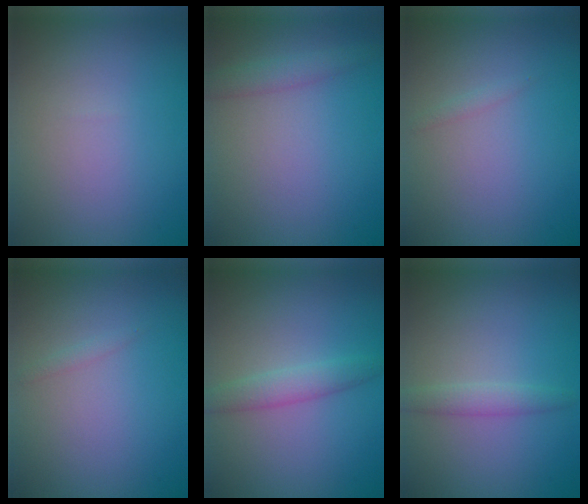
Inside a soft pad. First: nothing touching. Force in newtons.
{"total": 1.7, "press": 1.7, "slide": 0.1}
{"total": 0.6, "press": 0.6, "slide": 0.0}
{"total": 0.6, "press": 0.6, "slide": 0.0}
{"total": 2.2, "press": 2.2, "slide": 0.2}
{"total": 1.6, "press": 1.6, "slide": 0.0}